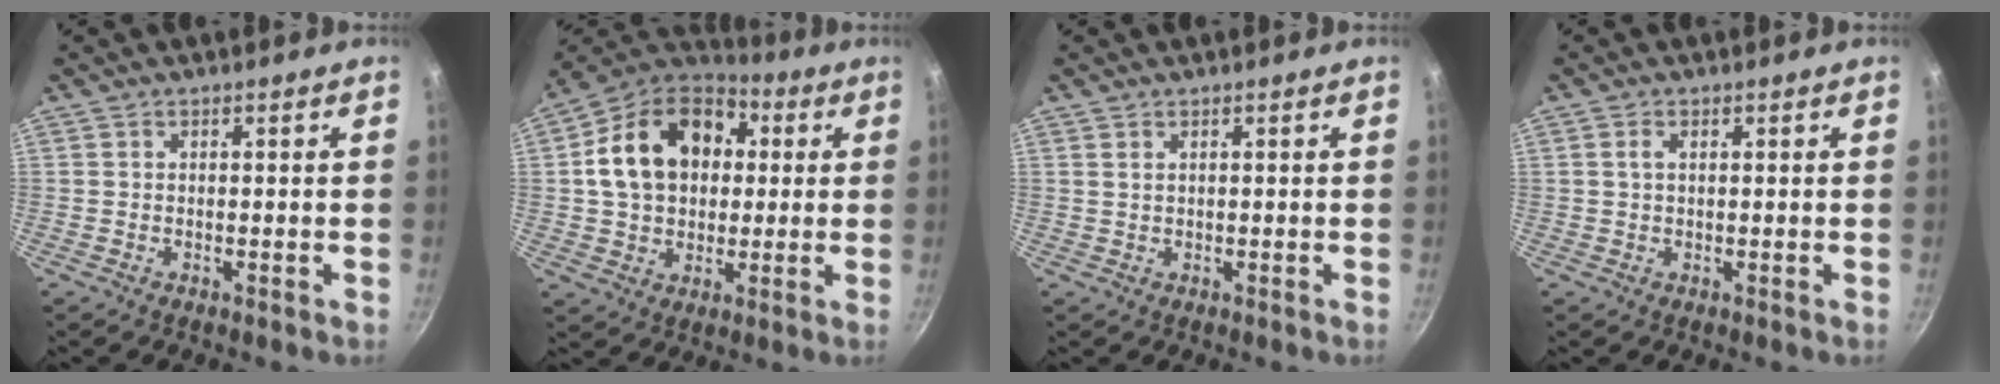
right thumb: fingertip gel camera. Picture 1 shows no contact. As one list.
[{"total": 19.6, "force": [3.3, 14.6, 12.7], "torque": [-0.198, 0.034, 0.044]}, {"total": 0.7, "force": [0.3, 0.3, 0.5], "torque": [-0.011, 0.001, 0.007]}, {"total": 1.5, "force": [0.4, 0.8, 1.2], "torque": [-0.022, 0.004, 0.006]}]